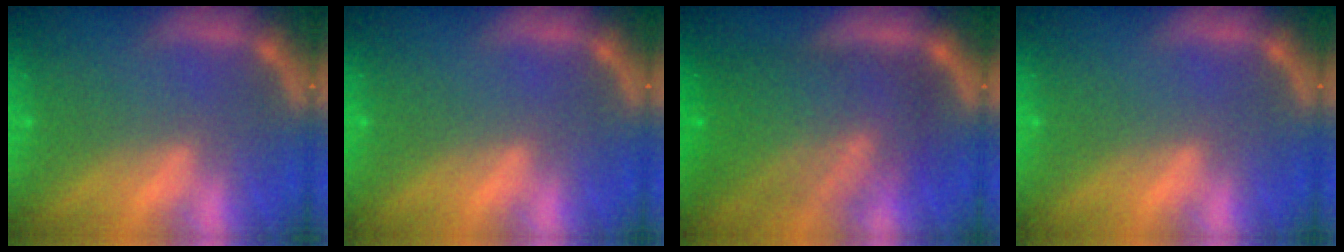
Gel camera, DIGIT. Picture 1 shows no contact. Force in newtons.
{"total": 0.0}
{"total": 10.1}
{"total": 0.0}